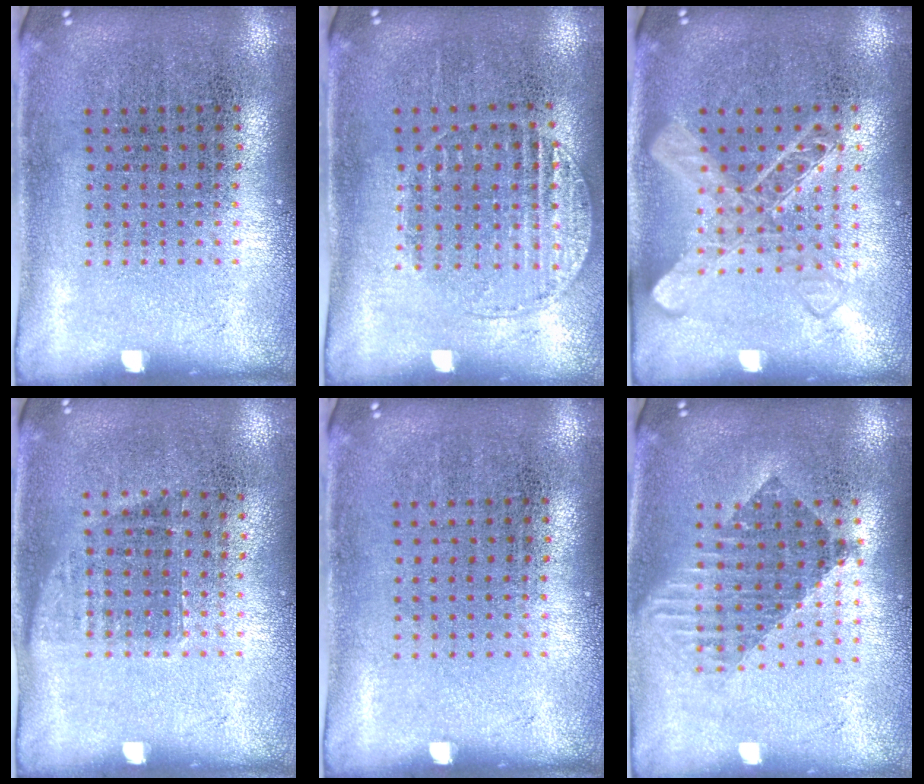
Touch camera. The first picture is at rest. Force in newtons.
{"total": 1.1, "press": 1.1, "slide": 0.2}
{"total": 1.5, "press": 1.5, "slide": 0.3}
{"total": 0.7, "press": 0.7, "slide": 0.4}
{"total": 0.0}
{"total": 1.6, "press": 1.4, "slide": 0.9}